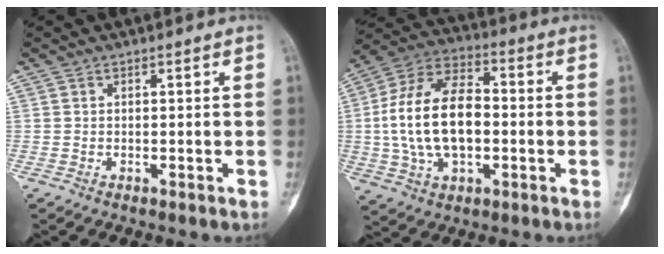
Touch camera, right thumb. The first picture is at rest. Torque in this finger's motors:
{"motor_torque": [1.75, 1.75, 1.07, -0.77, 0.51]}